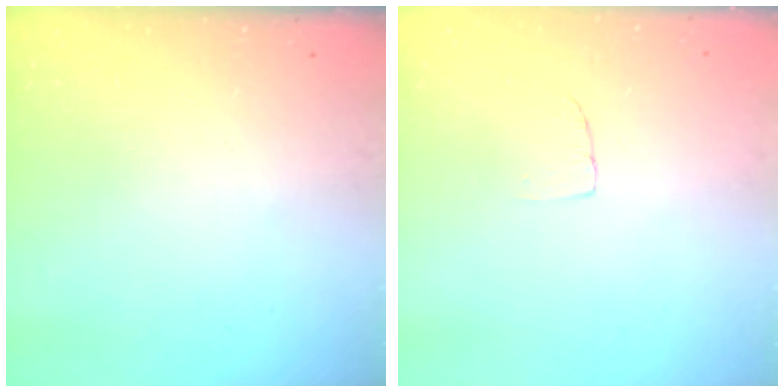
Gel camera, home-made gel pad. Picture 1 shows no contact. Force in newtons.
{"total": 2.4, "press": 2.4, "slide": 0.1}